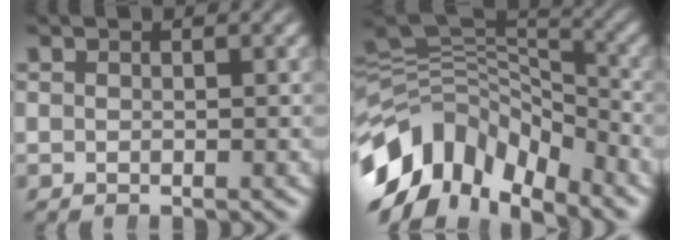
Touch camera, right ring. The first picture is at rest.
{"total": 12.2, "force": [-3.3, 9.3, 7.3], "torque": [-0.153, -0.038, -0.048]}